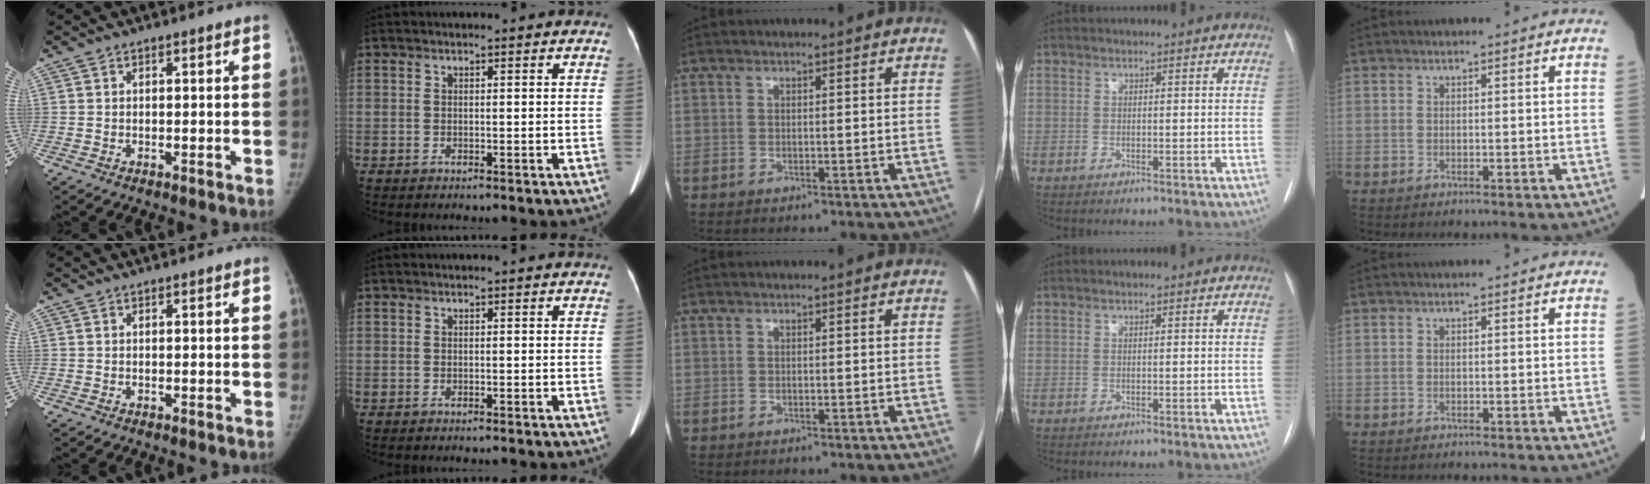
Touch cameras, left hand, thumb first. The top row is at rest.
{}